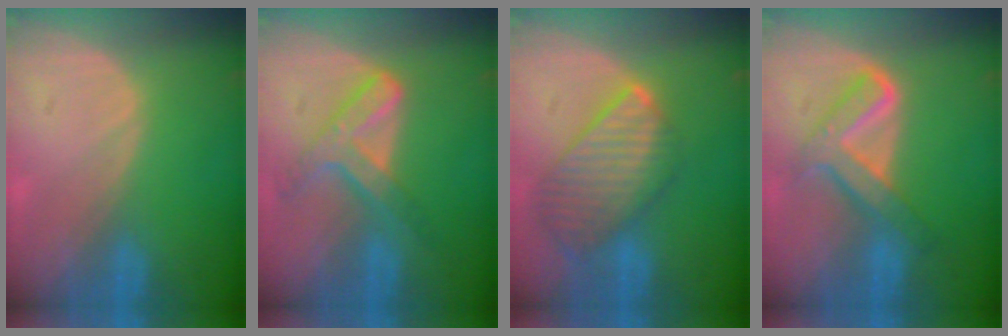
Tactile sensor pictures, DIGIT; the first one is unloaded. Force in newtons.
{"total": 7.4, "press": 6.3, "slide": 3.9}
{"total": 9.8, "press": 8.5, "slide": 4.8}
{"total": 6.9, "press": 6.8, "slide": 0.7}